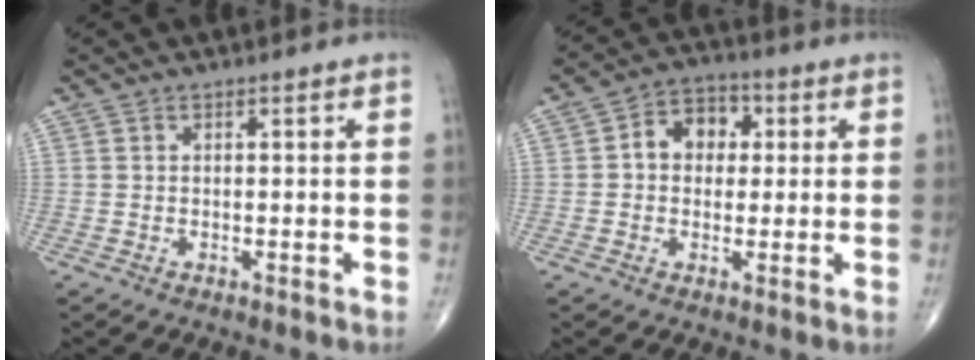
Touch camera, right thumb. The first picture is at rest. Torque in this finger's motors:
{"motor_torque": [0.97, 1.00, 0.95, 0.09, 0.07]}